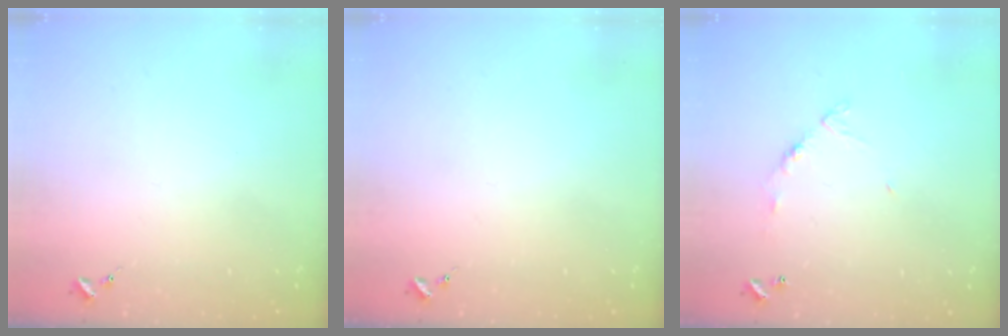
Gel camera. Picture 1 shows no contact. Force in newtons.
{"total": 0.0}
{"total": 6.5, "press": 6.5, "slide": 0.4}